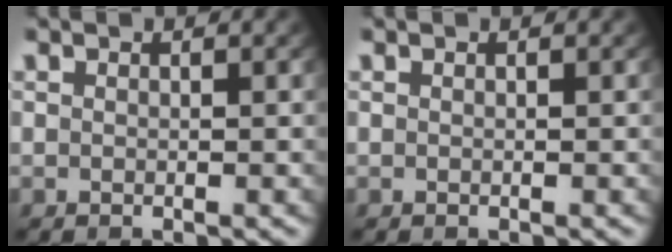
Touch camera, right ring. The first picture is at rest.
{"total": 0.0}